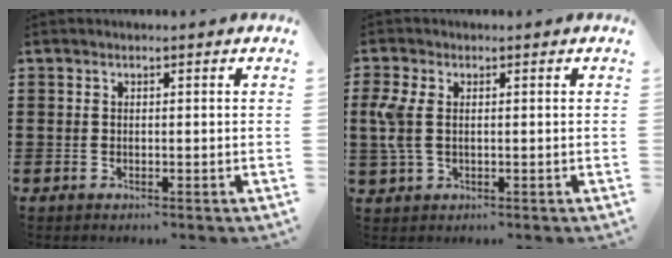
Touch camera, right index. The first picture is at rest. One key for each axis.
{"total": 5.0, "fx": 0.3, "fy": 2.8, "fz": 4.1, "tx": -0.119, "ty": -0.005, "tz": -0.005}